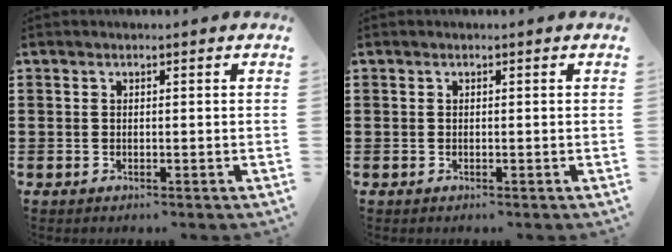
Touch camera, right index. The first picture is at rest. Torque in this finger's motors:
{"motor_torque": [0.08, 0.08, 0.00, 0.00]}